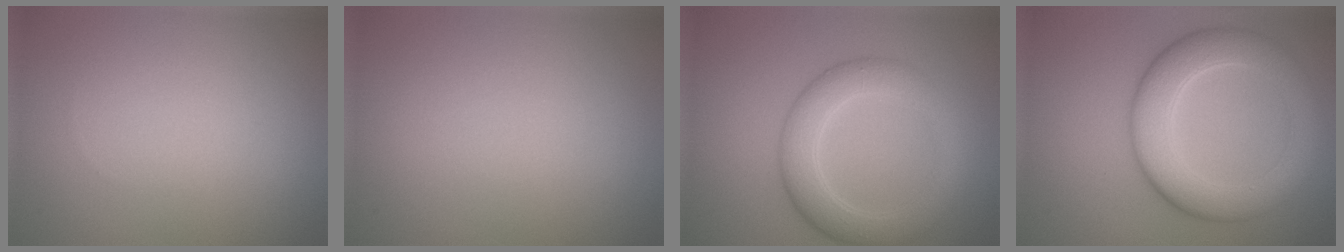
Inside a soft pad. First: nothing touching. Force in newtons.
{"total": 0.0}
{"total": 4.9, "press": 4.9, "slide": 0.2}
{"total": 6.8, "press": 6.8, "slide": 0.4}